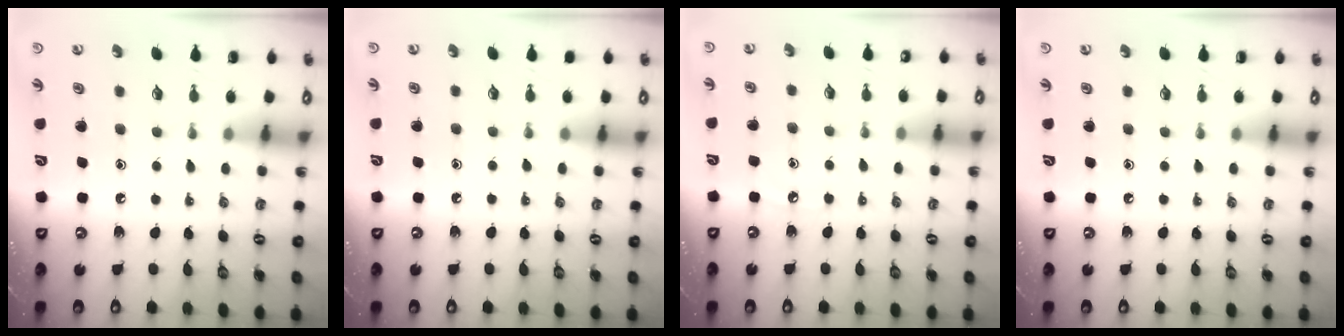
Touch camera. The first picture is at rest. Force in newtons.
{"total": 3.0, "press": 3.0, "slide": 0.5}
{"total": 3.1, "press": 3.1, "slide": 0.5}
{"total": 0.0}